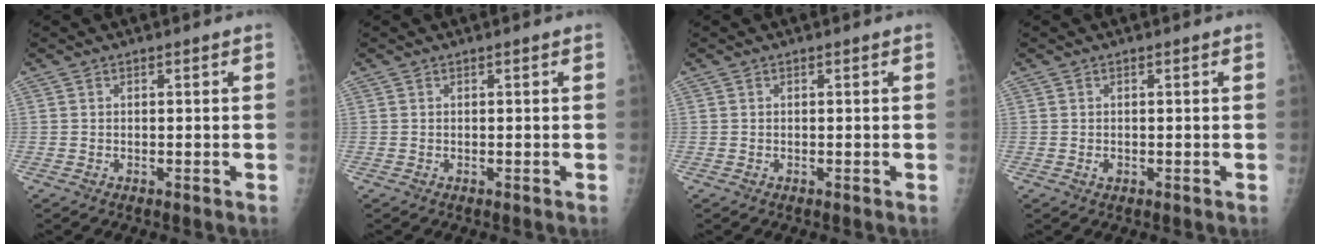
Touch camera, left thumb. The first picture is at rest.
{"total": 0.0}
{"total": 0.0}
{"total": 1.1, "force": [-0.1, 0.8, 0.7], "torque": [-0.006, 0.000, -0.002]}